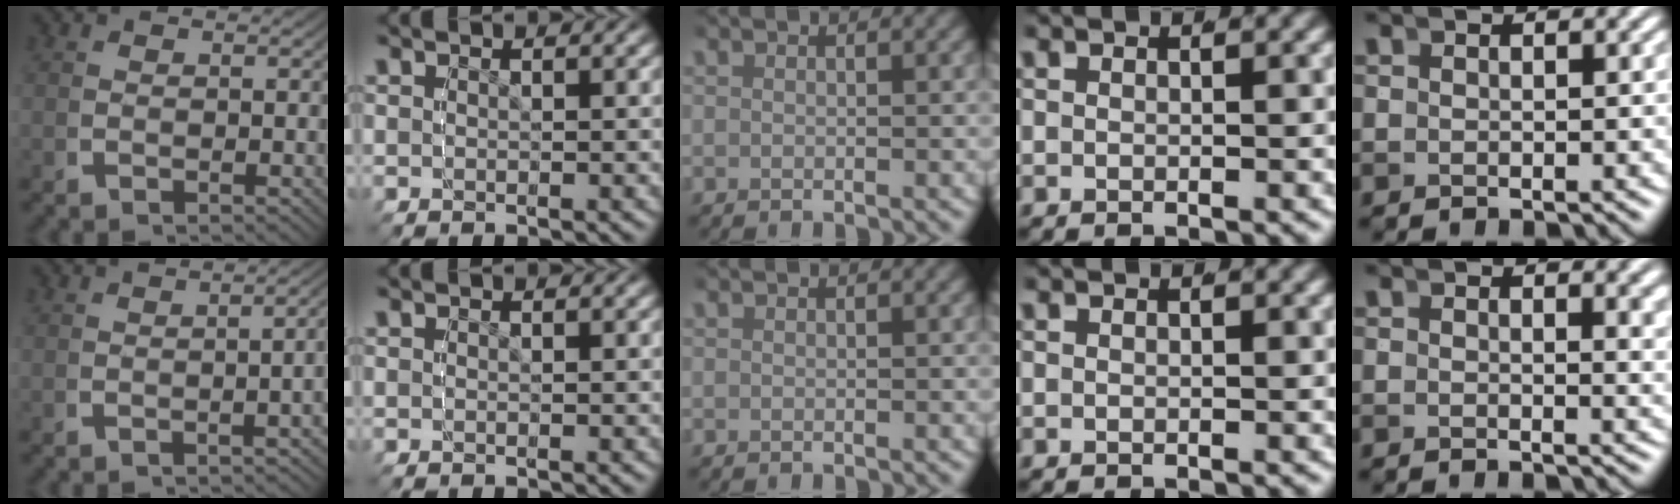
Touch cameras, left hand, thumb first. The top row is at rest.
{"thumb": {"total": 4.3, "force": [-0.2, 1.4, 4.1], "torque": [-0.040, 0.020, -0.011]}, "little": {"total": 1.2, "force": [0.9, -0.2, 0.8], "torque": [-0.011, -0.005, 0.012]}}